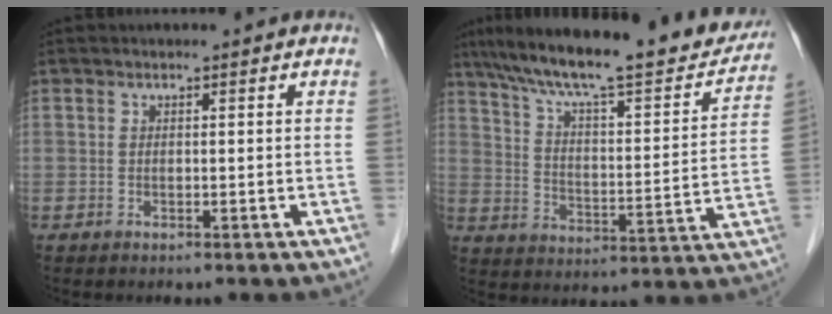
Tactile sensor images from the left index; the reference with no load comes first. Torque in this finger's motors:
{"motor_torque": [0.23, -0.24, 0.67, 0.17]}